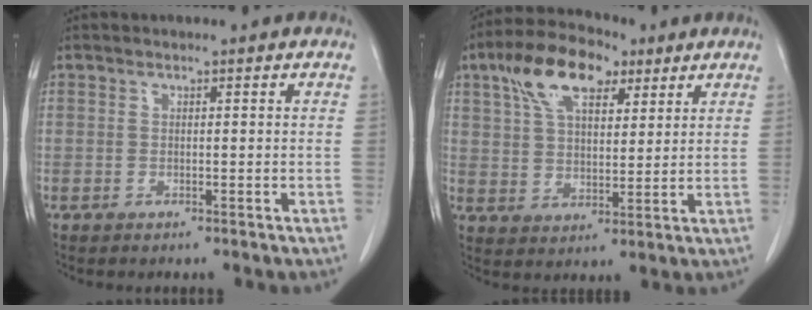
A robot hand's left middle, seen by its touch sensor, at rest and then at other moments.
{"total": 11.8, "force": [6.5, 5.4, 8.2], "torque": [-0.157, 0.030, 0.118]}